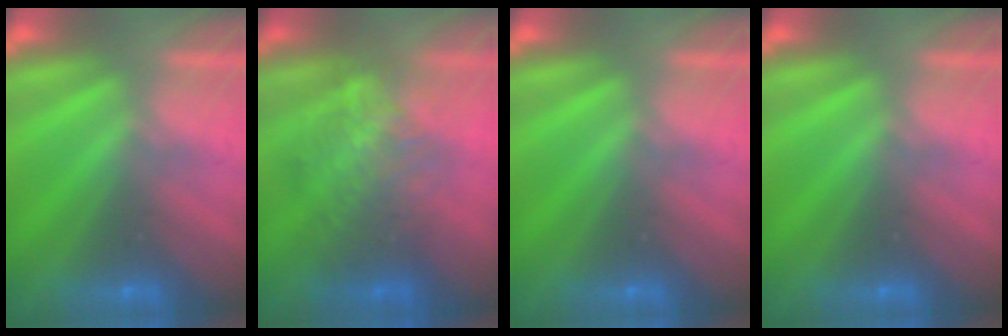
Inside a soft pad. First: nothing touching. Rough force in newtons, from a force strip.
{"total": 2.2}
{"total": 0.0}
{"total": 0.0}